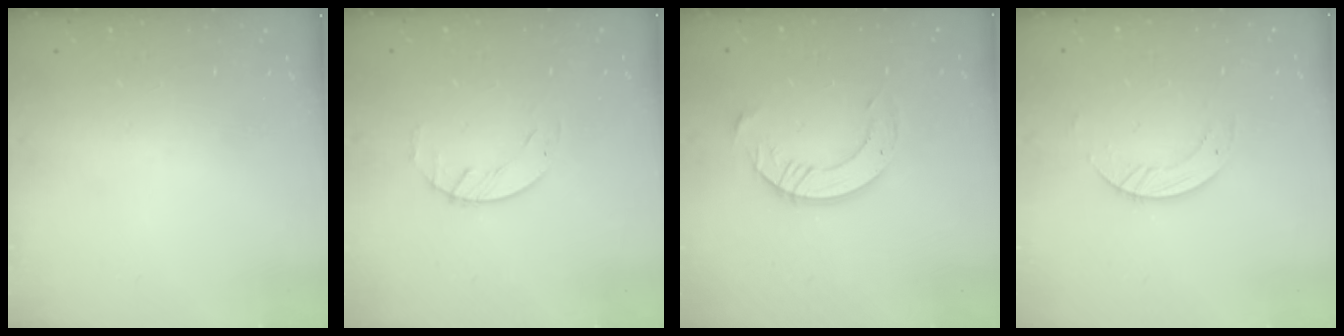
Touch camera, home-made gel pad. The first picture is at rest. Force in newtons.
{"total": 2.1, "press": 2.1, "slide": 0.3}
{"total": 9.2, "press": 9.2, "slide": 0.7}
{"total": 3.9, "press": 3.9, "slide": 0.1}